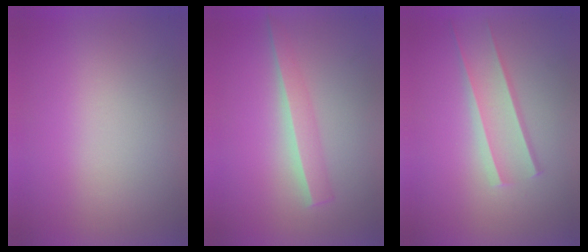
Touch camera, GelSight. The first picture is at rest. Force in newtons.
{"total": 2.4}
{"total": 1.7}